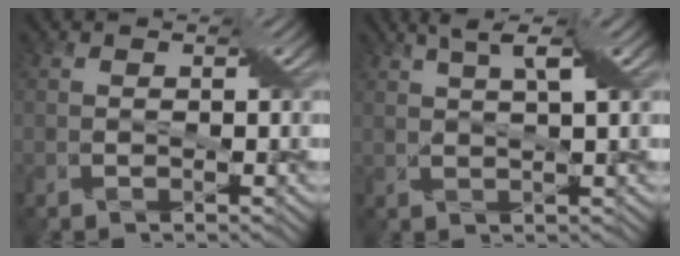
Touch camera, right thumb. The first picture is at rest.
{"total": 4.1, "force": [2.4, 0.3, 3.3], "torque": [-0.062, 0.010, 0.039]}